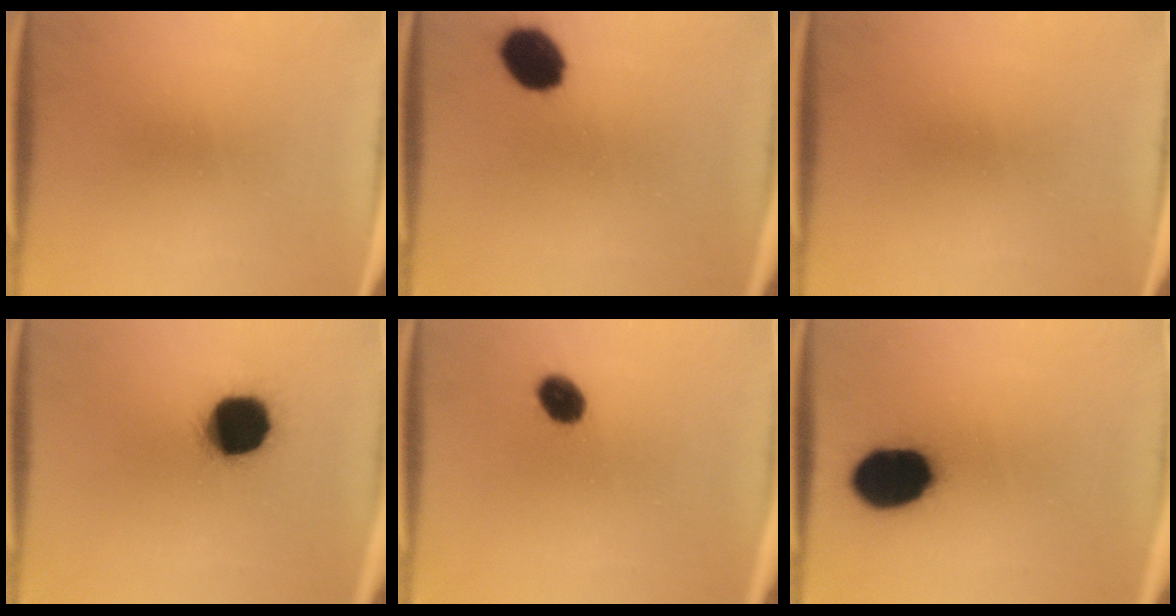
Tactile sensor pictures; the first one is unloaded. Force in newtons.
{"total": 10.3}
{"total": 0.0}
{"total": 18.5}
{"total": 5.8}
{"total": 16.9}